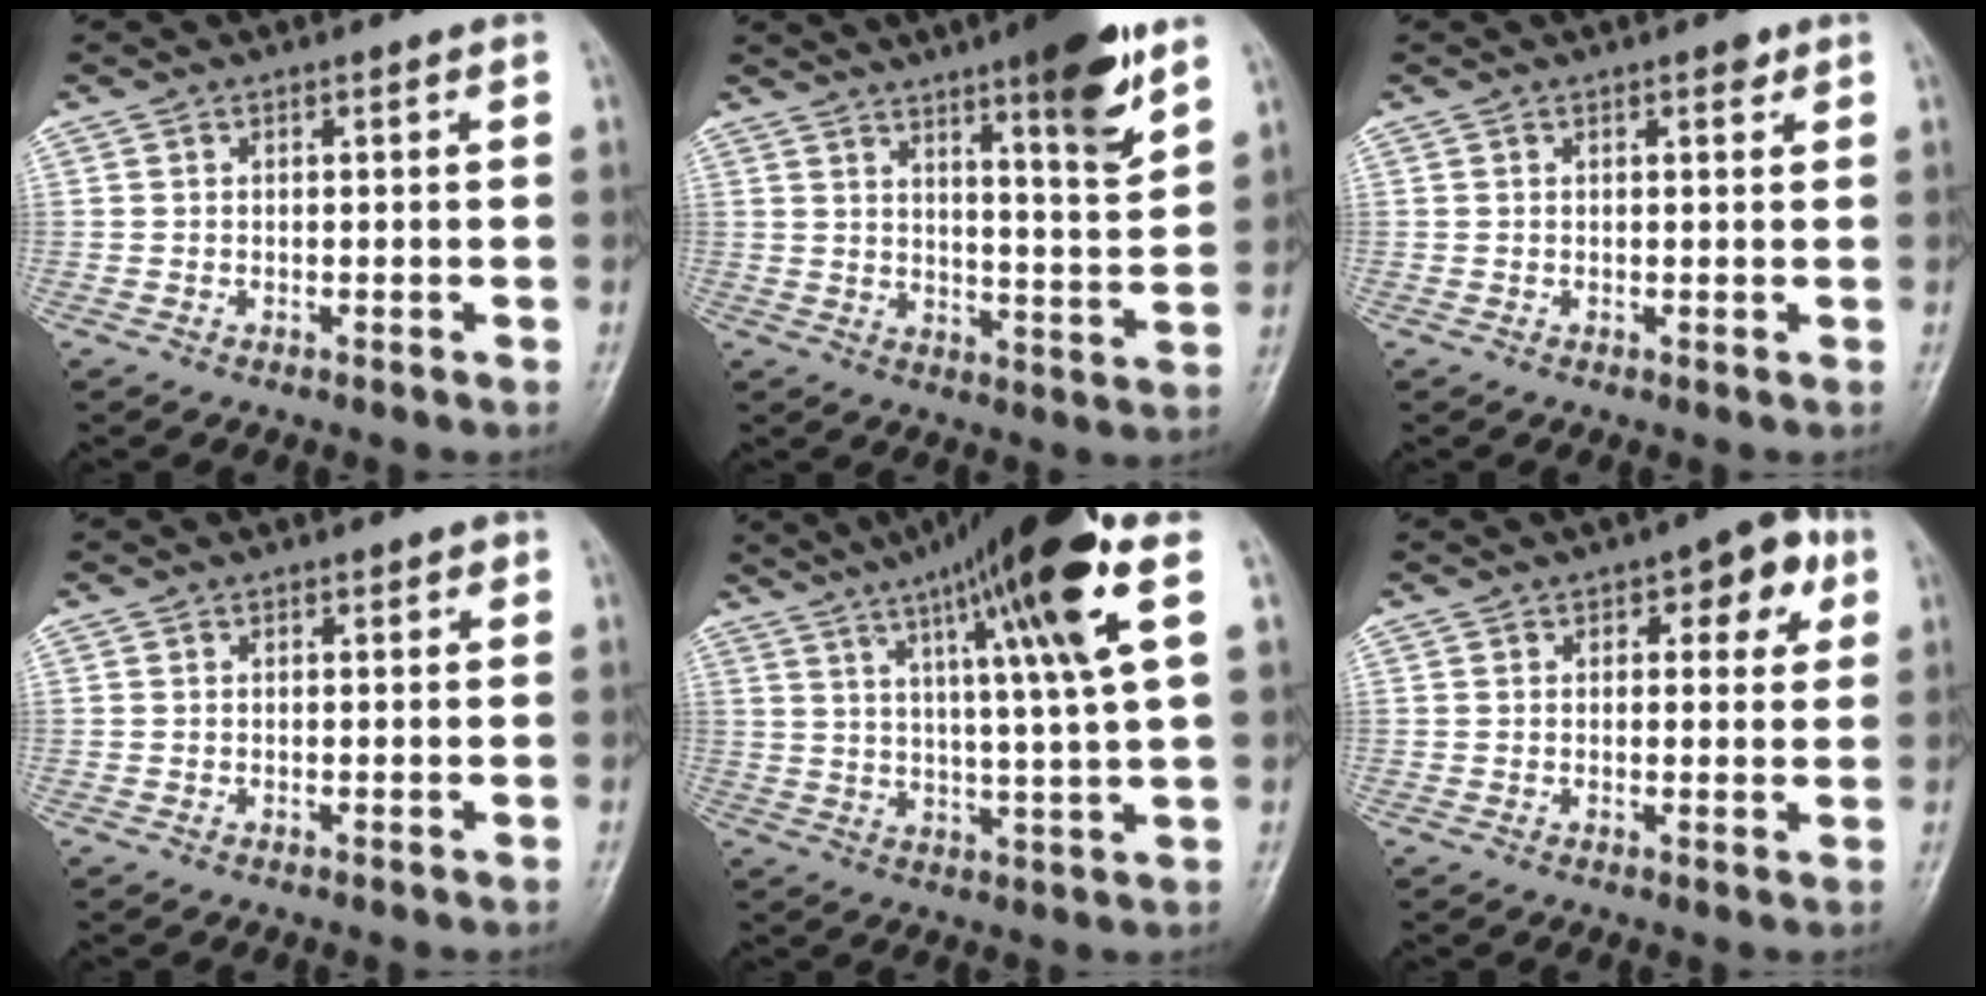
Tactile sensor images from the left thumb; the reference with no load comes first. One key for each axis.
{"total": 13.8, "fx": 8.4, "fy": 2.1, "fz": 10.7, "tx": -0.139, "ty": -0.051, "tz": 0.123}
{"total": 1.5, "fx": 0.9, "fy": 0.7, "fz": 1.0, "tx": -0.007, "ty": -0.002, "tz": 0.009}
{"total": 1.2, "fx": 0.6, "fy": 0.8, "fz": 0.7, "tx": 0.001, "ty": 0.000, "tz": 0.005}
{"total": 19.7, "fx": 9.5, "fy": 0.9, "fz": 17.2, "tx": -0.269, "ty": -0.011, "tz": 0.148}
{"total": 8.1, "fx": 3.2, "fy": 4.1, "fz": 6.2, "tx": -0.038, "ty": -0.001, "tz": 0.032}